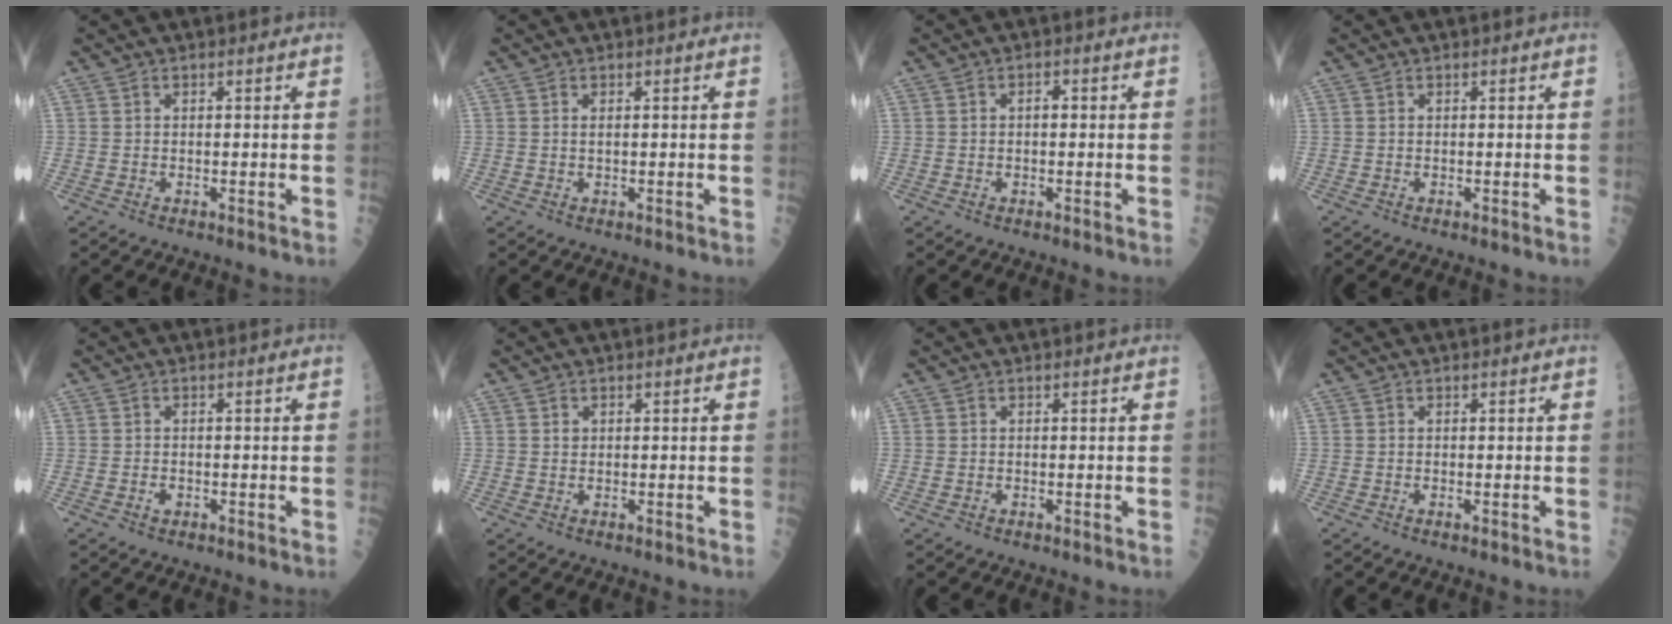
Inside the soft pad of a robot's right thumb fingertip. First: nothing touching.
{"total": 0.5, "force": [0.1, 0.1, 0.5], "torque": [-0.011, -0.001, 0.002]}
{"total": 1.6, "force": [0.1, 0.9, 1.4], "torque": [-0.019, 0.005, 0.001]}
{"total": 0.0}
{"total": 1.1, "force": [-0.4, 0.8, 0.5], "torque": [-0.001, 0.004, -0.006]}
{"total": 0.9, "force": [0.4, 0.7, 0.4], "torque": [0.001, 0.000, 0.008]}
{"total": 0.0}
{"total": 0.0}